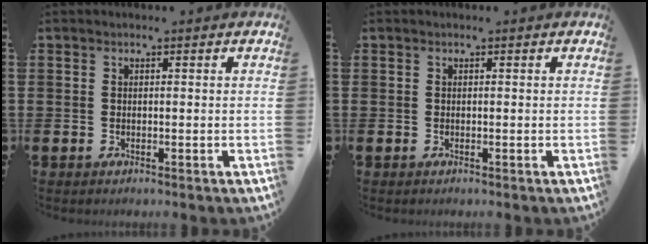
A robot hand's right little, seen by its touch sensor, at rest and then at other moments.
{"total": 0.0}